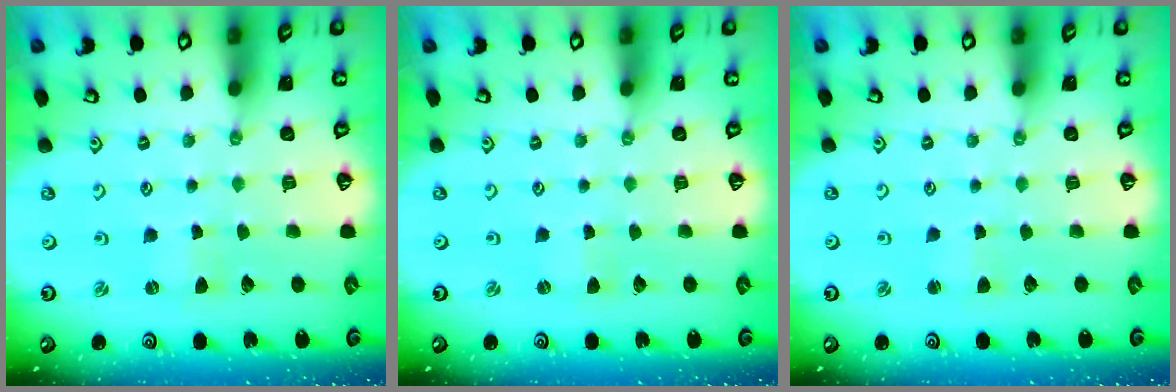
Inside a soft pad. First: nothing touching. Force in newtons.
{"total": 0.0}
{"total": 1.5, "press": 1.4, "slide": 0.2}